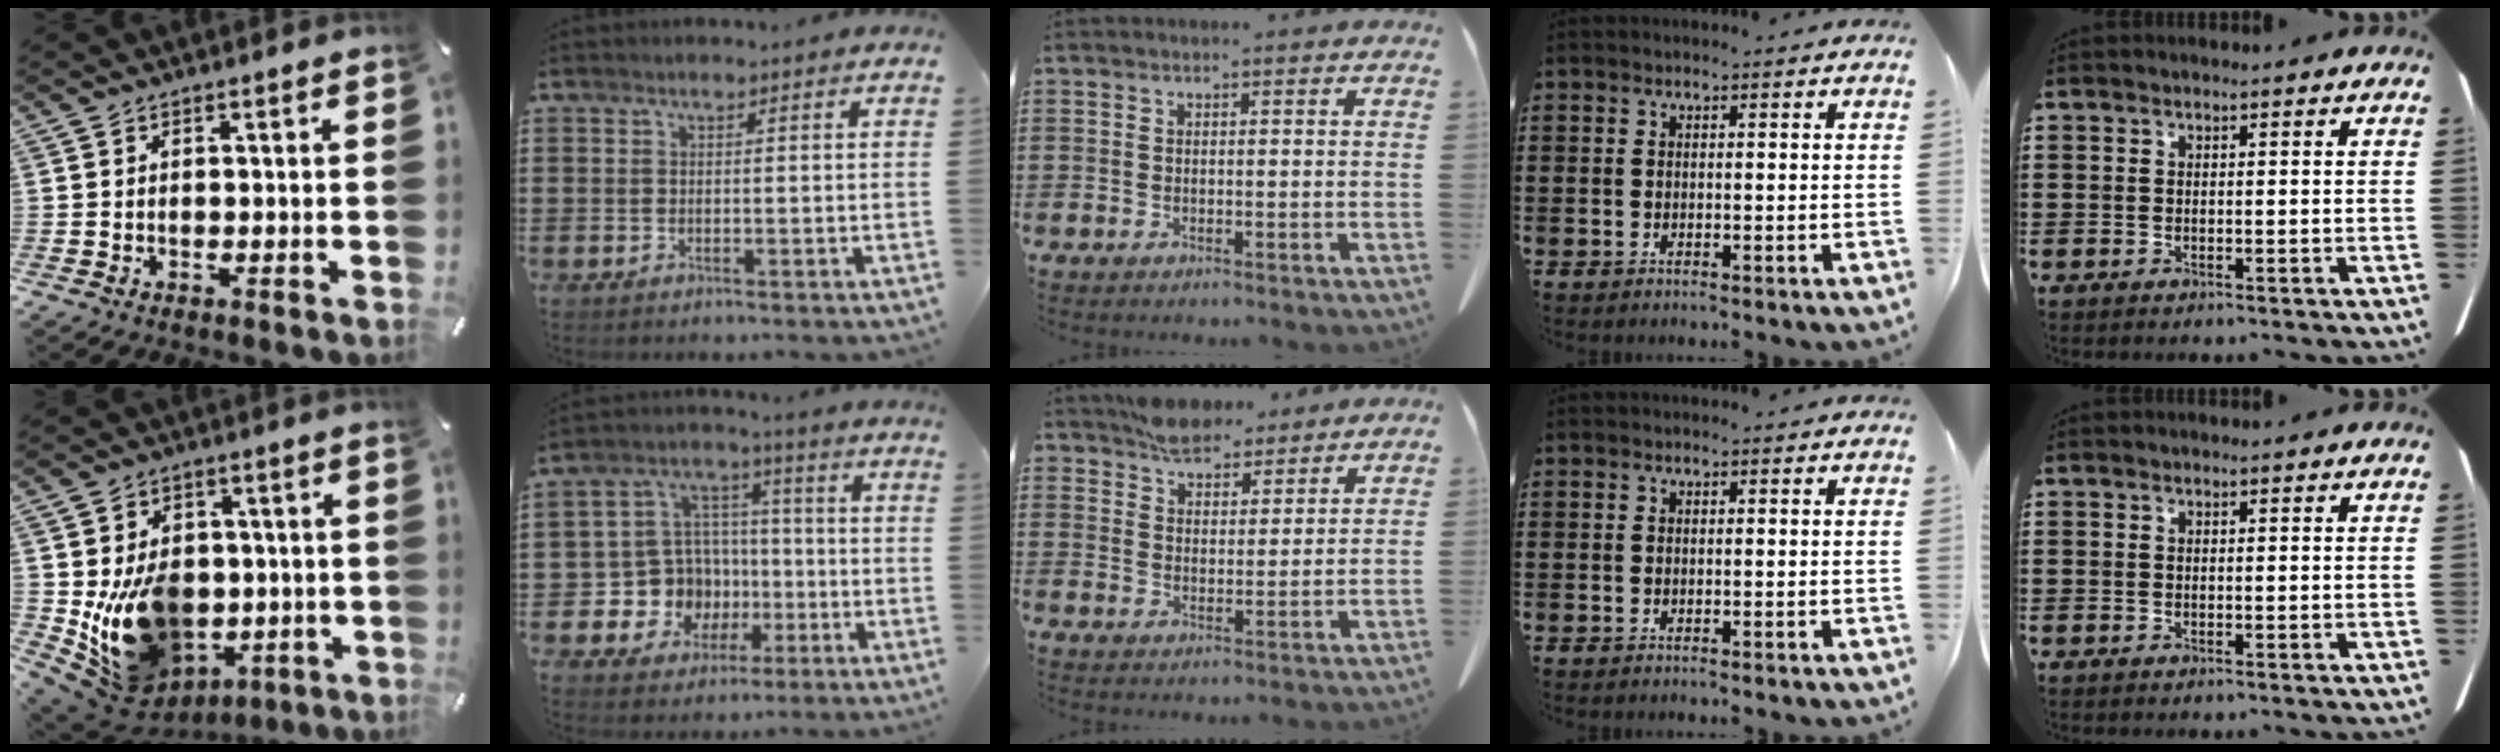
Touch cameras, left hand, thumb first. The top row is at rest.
{"thumb": {"total": 16.8, "force": [-1.3, 13.8, 9.4], "torque": [-0.174, -0.017, -0.010]}, "index": {"total": 9.5, "force": [-1.9, 9.0, 2.0], "torque": [-0.087, 0.008, -0.025]}, "middle": {"total": 5.8, "force": [5.2, 2.2, 1.1], "torque": [-0.039, -0.008, 0.102]}}